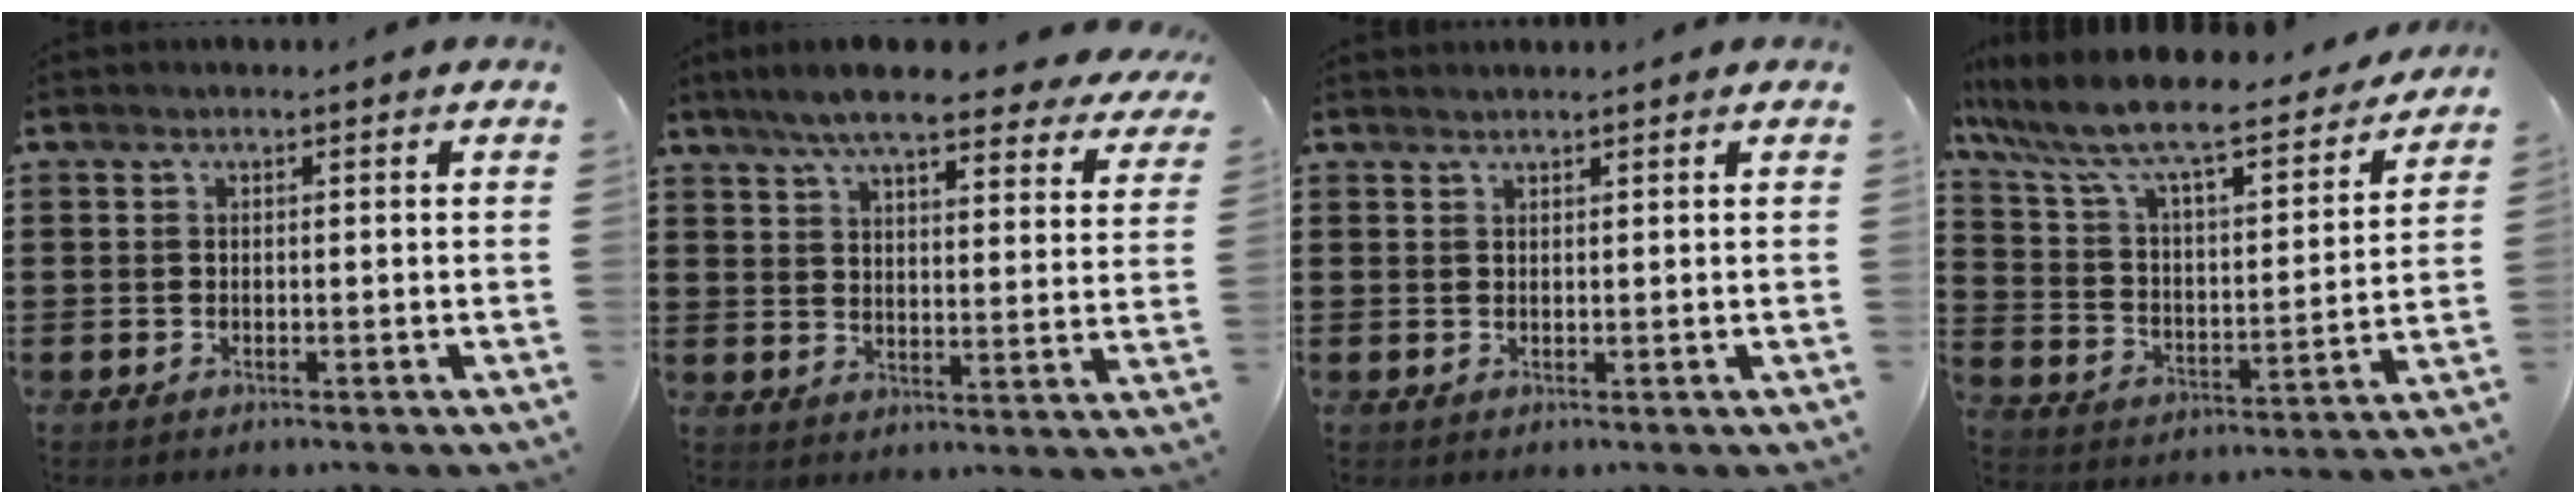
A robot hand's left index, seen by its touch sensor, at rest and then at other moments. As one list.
[{"total": 8.1, "force": [7.0, 0.4, 4.1], "torque": [-0.094, -0.032, 0.120]}, {"total": 0.9, "force": [0.9, 0.0, 0.2], "torque": [-0.004, -0.002, 0.018]}, {"total": 9.1, "force": [7.8, 1.0, 4.5], "torque": [-0.123, -0.058, 0.127]}]